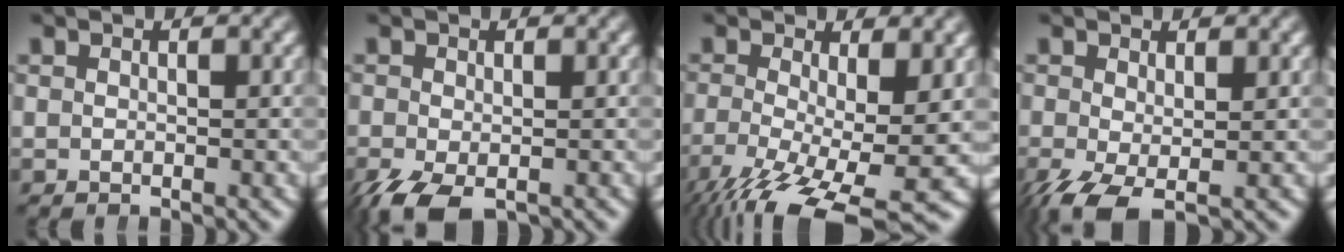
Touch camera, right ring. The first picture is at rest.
{"total": 4.1, "force": [-2.7, 2.0, 2.4], "torque": [-0.059, -0.036, -0.023]}
{"total": 8.2, "force": [-5.2, 3.2, 5.5], "torque": [-0.117, -0.063, -0.052]}
{"total": 4.1, "force": [-2.2, 2.0, 2.8], "torque": [-0.065, -0.041, -0.015]}